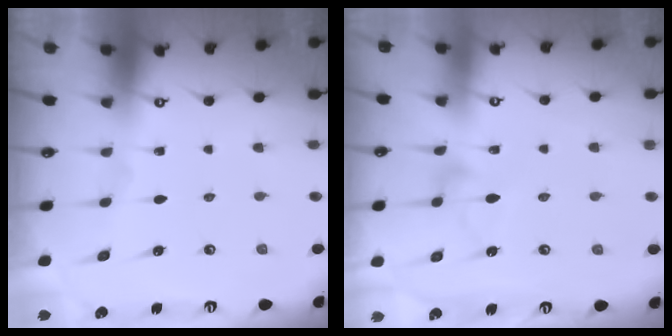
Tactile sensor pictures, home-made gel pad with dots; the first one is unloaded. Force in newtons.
{"total": 6.1, "press": 6.1, "slide": 0.4}